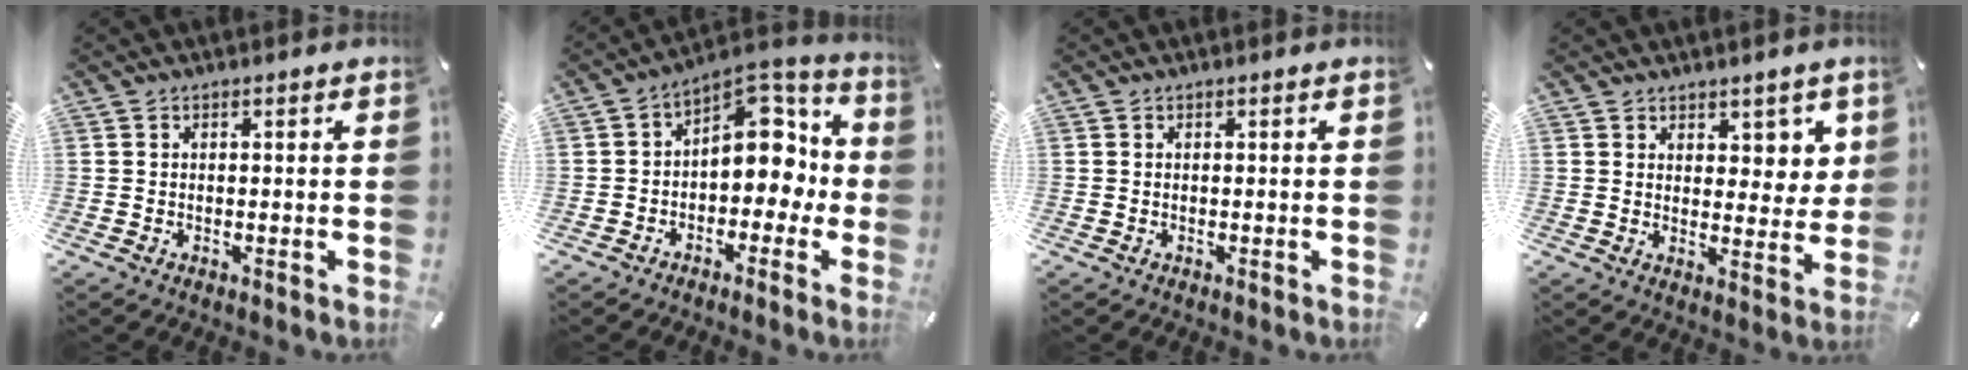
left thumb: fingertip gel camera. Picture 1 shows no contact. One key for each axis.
{"total": 11.3, "fx": 2.0, "fy": 8.3, "fz": 7.4, "tx": -0.085, "ty": -0.022, "tz": 0.036}
{"total": 0.0}
{"total": 5.7, "fx": 3.7, "fy": 3.9, "fz": 1.8, "tx": -0.003, "ty": -0.026, "tz": 0.061}